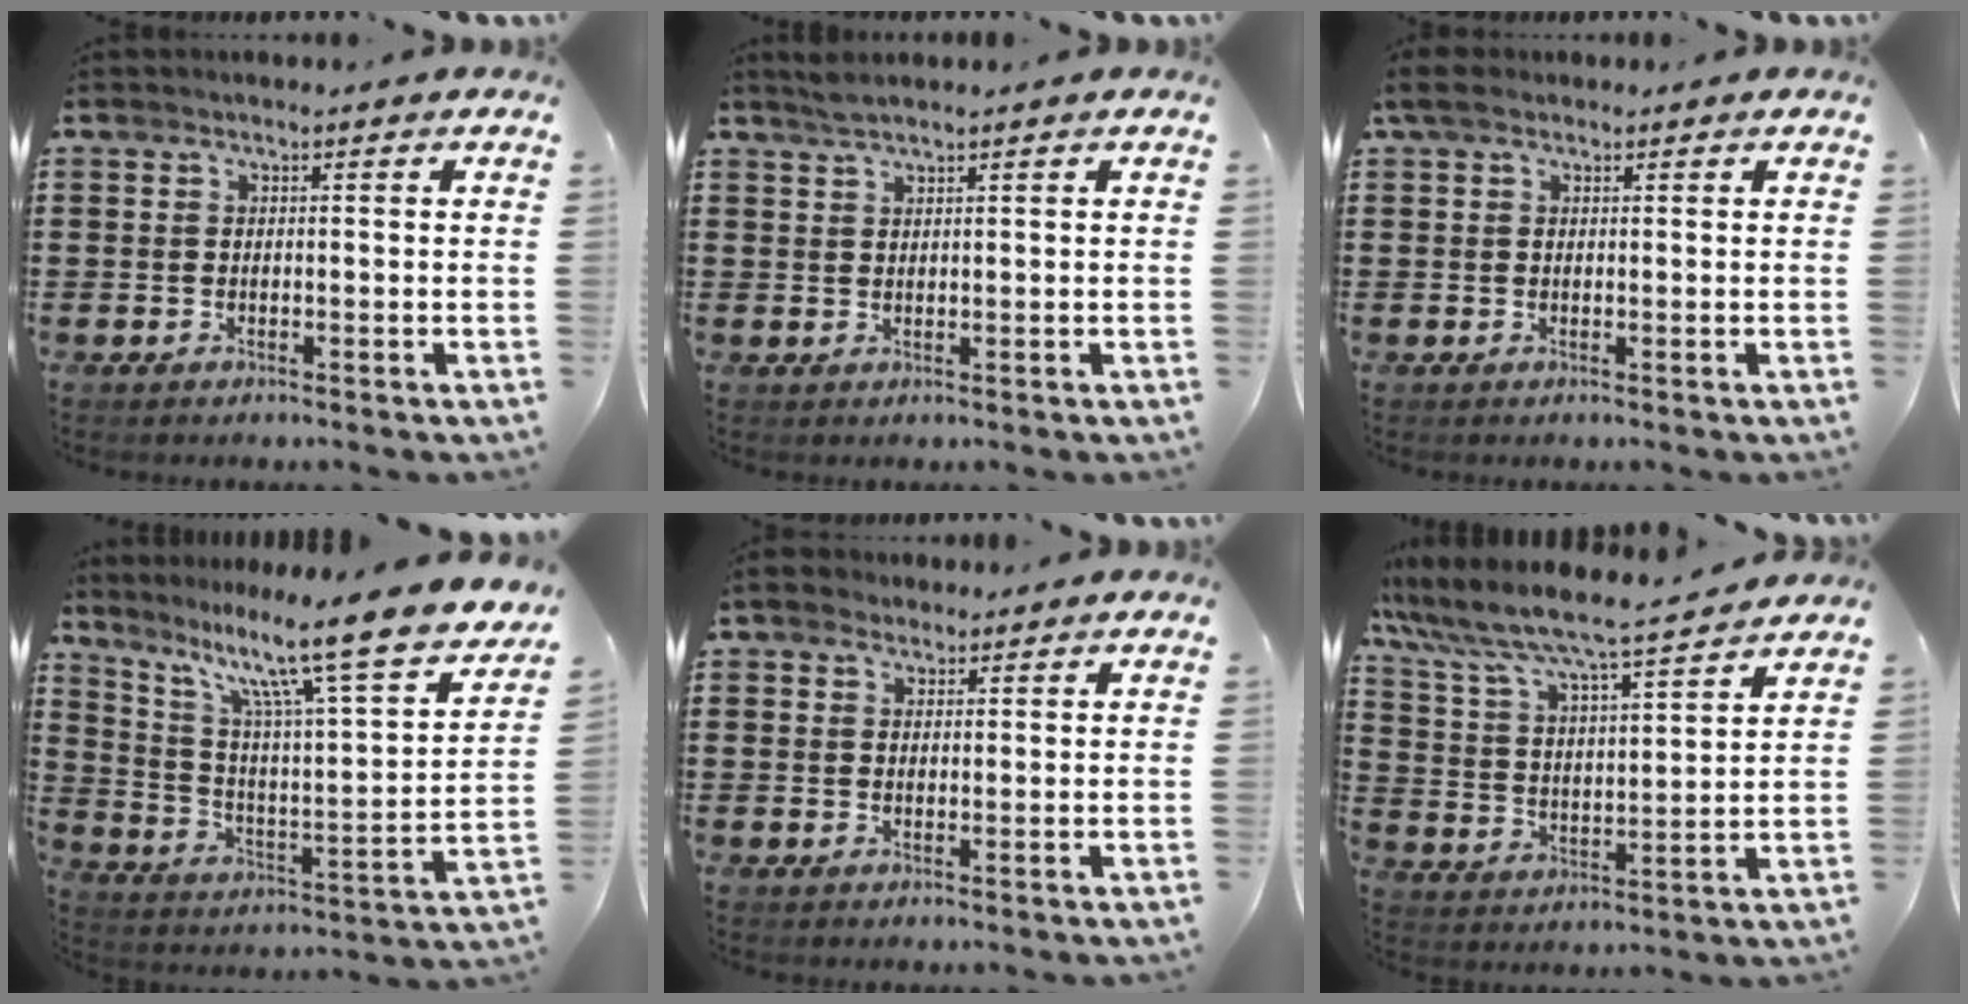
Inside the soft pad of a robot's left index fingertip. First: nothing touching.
{"total": 1.9, "force": [1.6, 0.1, 1.0], "torque": [-0.022, 0.000, 0.031]}
{"total": 2.3, "force": [1.1, 1.2, 1.6], "torque": [-0.036, 0.007, 0.019]}
{"total": 14.0, "force": [10.5, 0.9, 9.2], "torque": [-0.189, -0.076, 0.163]}
{"total": 2.3, "force": [1.9, 1.3, 0.6], "torque": [-0.017, 0.009, 0.036]}
{"total": 6.3, "force": [5.8, 0.0, 2.3], "torque": [-0.073, -0.046, 0.092]}